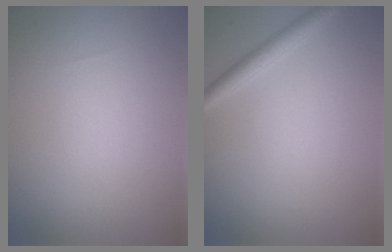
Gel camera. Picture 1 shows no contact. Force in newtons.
{"total": 1.8, "press": 1.8, "slide": 0.1}